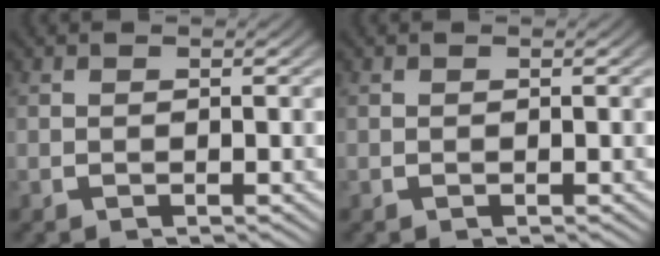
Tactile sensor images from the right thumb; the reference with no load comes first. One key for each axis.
{"total": 0.0}